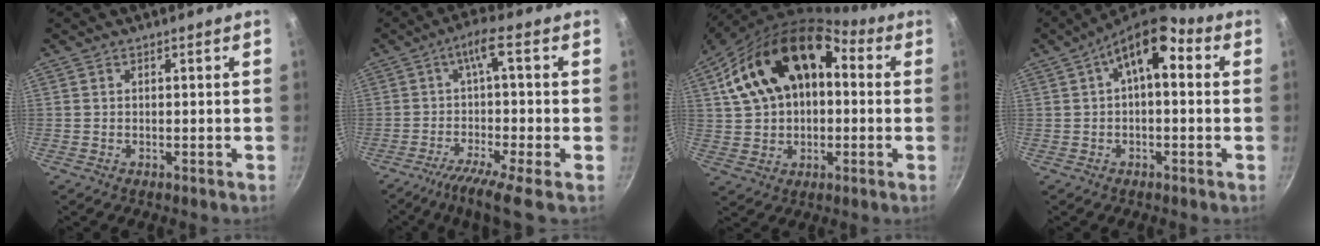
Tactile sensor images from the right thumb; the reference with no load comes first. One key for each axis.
{"total": 10.9, "fx": -4.5, "fy": -0.5, "fz": 9.9, "tx": -0.174, "ty": 0.019, "tz": -0.081}
{"total": 21.2, "fx": 3.8, "fy": 14.2, "fz": 15.3, "tx": -0.258, "ty": 0.050, "tz": 0.059}
{"total": 10.2, "fx": 2.7, "fy": 5.0, "fz": 8.5, "tx": -0.118, "ty": 0.030, "tz": 0.031}